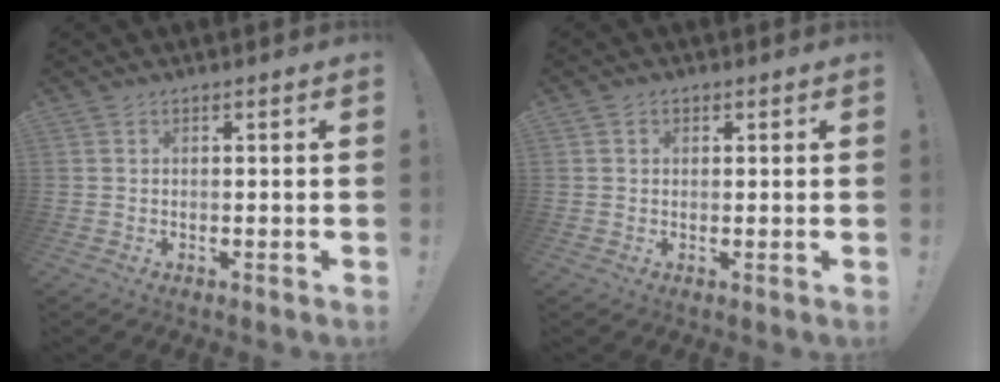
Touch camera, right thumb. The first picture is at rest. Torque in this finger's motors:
{"motor_torque": [0.02, -0.42, -0.12, -0.05, 0.08]}